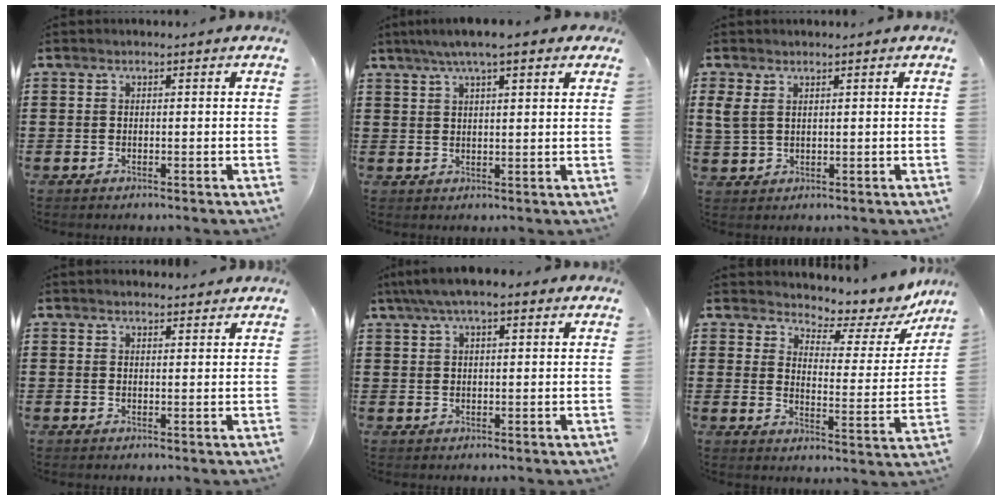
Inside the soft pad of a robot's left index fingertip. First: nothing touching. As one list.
[{"total": 5.4, "force": [3.8, 0.6, 3.8], "torque": [-0.082, 0.005, 0.067]}, {"total": 2.4, "force": [1.2, 1.3, 1.6], "torque": [-0.044, 0.003, 0.021]}, {"total": 1.5, "force": [1.5, 0.2, 0.1], "torque": [-0.005, 0.003, 0.029]}, {"total": 4.1, "force": [2.5, 1.2, 3.1], "torque": [-0.063, 0.008, 0.043]}, {"total": 4.6, "force": [4.2, 1.2, 1.3], "torque": [-0.030, -0.041, 0.061]}]